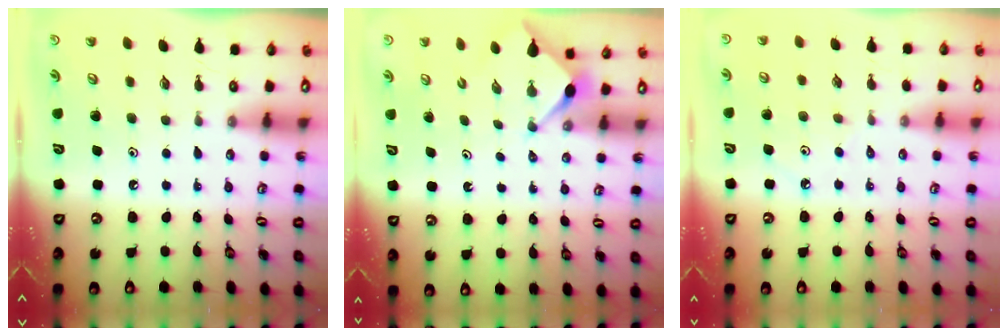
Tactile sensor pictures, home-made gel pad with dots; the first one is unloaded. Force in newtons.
{"total": 2.8, "press": 2.7, "slide": 0.4}
{"total": 3.9, "press": 3.8, "slide": 0.7}